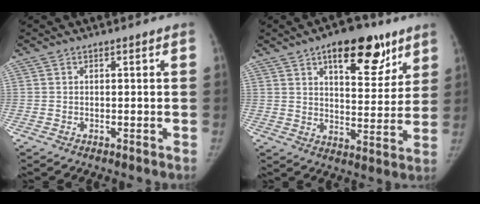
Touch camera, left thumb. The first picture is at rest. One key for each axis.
{"total": 15.5, "fx": 9.0, "fy": 7.2, "fz": 10.4, "tx": -0.095, "ty": -0.036, "tz": 0.130}